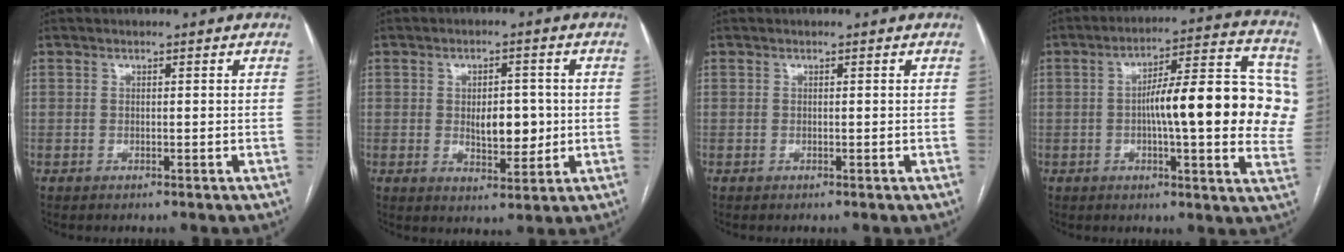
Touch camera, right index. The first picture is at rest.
{"total": 6.1, "force": [-0.1, 2.9, 5.4], "torque": [-0.078, -0.002, 0.006]}
{"total": 0.0}
{"total": 18.9, "force": [0.4, 3.9, 18.5], "torque": [-0.230, 0.035, 0.006]}